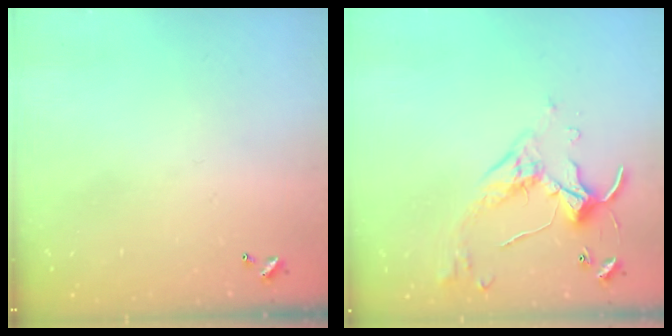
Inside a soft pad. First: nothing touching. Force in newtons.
{"total": 4.9, "press": 4.9, "slide": 0.6}